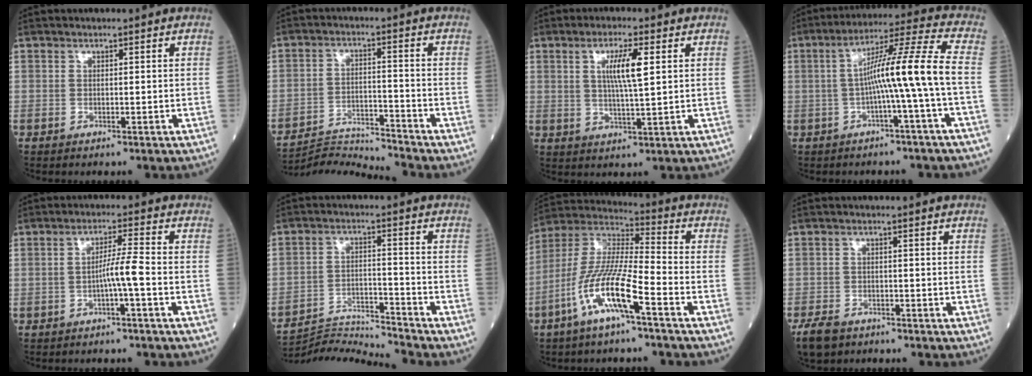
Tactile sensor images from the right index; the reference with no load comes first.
{"total": 7.7, "force": [-7.2, -2.4, -1.4], "torque": [0.017, 0.002, -0.132]}
{"total": 6.2, "force": [1.8, 0.3, 5.9], "torque": [-0.110, 0.000, 0.032]}
{"total": 10.6, "force": [-1.5, -2.0, 10.3], "torque": [-0.173, 0.025, -0.027]}
{"total": 4.0, "force": [-1.4, -0.7, 3.6], "torque": [-0.062, 0.005, -0.026]}
{"total": 8.8, "force": [-8.2, -3.0, -1.4], "torque": [0.014, 0.013, -0.151]}
{"total": 13.0, "force": [-6.2, 1.3, 11.4], "torque": [-0.239, -0.004, -0.125]}
{"total": 4.4, "force": [-3.6, 2.0, 1.6], "torque": [-0.034, -0.004, -0.065]}